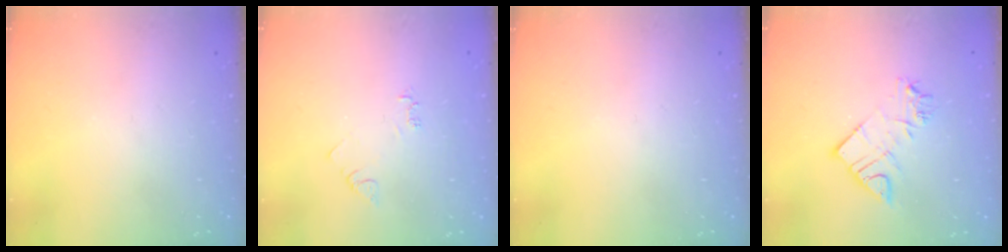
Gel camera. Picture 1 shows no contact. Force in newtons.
{"total": 3.9, "press": 3.9, "slide": 0.5}
{"total": 0.0}
{"total": 10.5, "press": 10.5, "slide": 1.0}